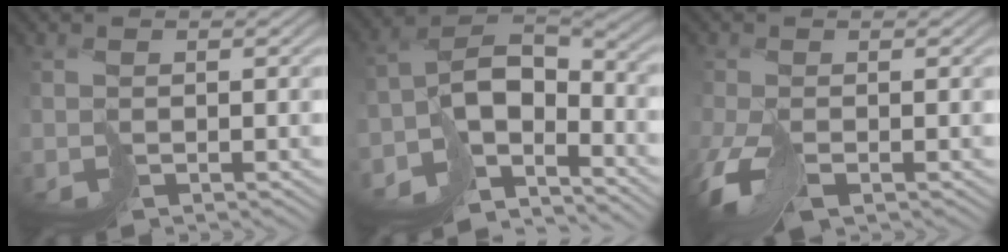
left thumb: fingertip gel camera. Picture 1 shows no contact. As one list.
[{"total": 10.8, "force": [-7.2, 5.7, 5.6], "torque": [-0.092, -0.012, -0.130]}, {"total": 4.8, "force": [-2.4, 2.0, 3.7], "torque": [-0.077, -0.009, -0.044]}]